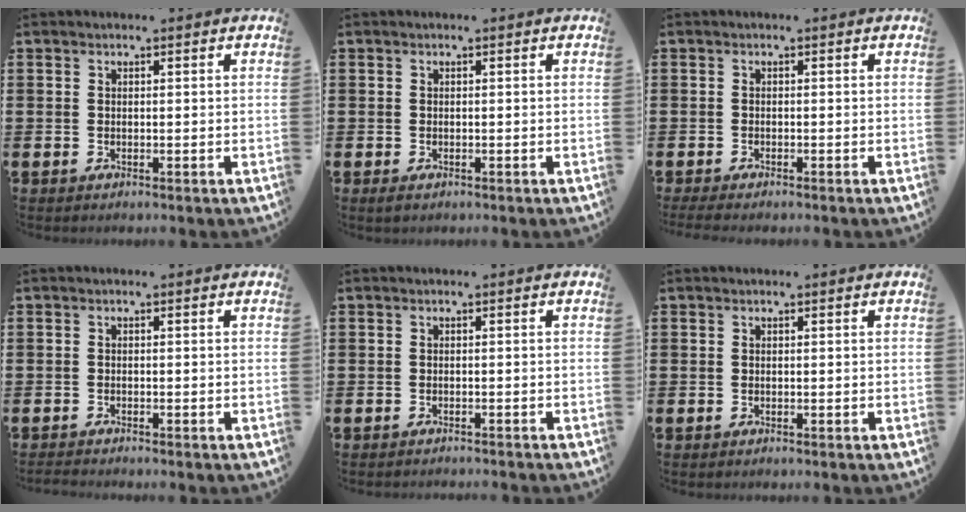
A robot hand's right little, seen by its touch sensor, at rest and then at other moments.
{"total": 0.5, "force": [-0.1, 0.3, 0.4], "torque": [-0.008, 0.003, -0.003]}
{"total": 0.9, "force": [-0.7, 0.1, 0.5], "torque": [-0.010, -0.001, -0.014]}
{"total": 0.7, "force": [-0.6, 0.0, 0.2], "torque": [-0.003, -0.003, -0.013]}
{"total": 0.5, "force": [-0.5, -0.1, -0.1], "torque": [0.001, -0.001, -0.011]}
{"total": 0.0}